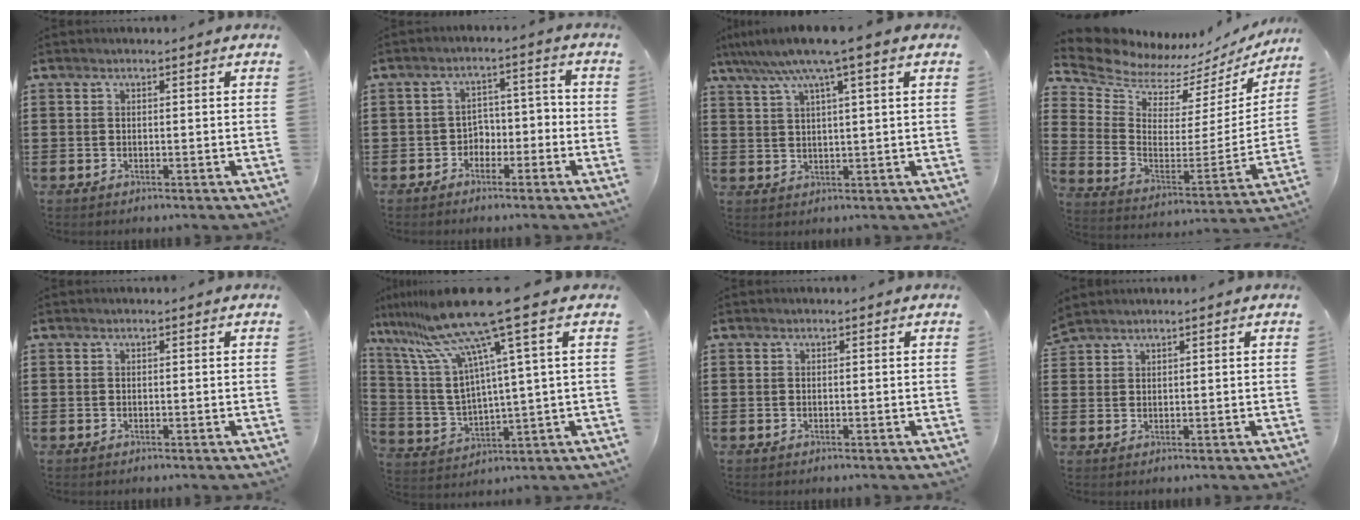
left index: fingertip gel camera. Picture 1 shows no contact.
{"total": 3.2, "force": [-2.3, 2.1, 0.7], "torque": [-0.025, 0.008, -0.051]}
{"total": 6.8, "force": [4.2, -0.3, 5.3], "torque": [-0.114, -0.009, 0.069]}
{"total": 6.9, "force": [6.5, 1.8, 1.3], "torque": [-0.068, -0.064, 0.110]}
{"total": 0.0}
{"total": 14.5, "force": [9.3, 0.8, 11.1], "torque": [-0.280, -0.063, 0.141]}
{"total": 0.0}
{"total": 1.7, "force": [1.7, 0.1, 0.1], "torque": [-0.005, 0.002, 0.034]}